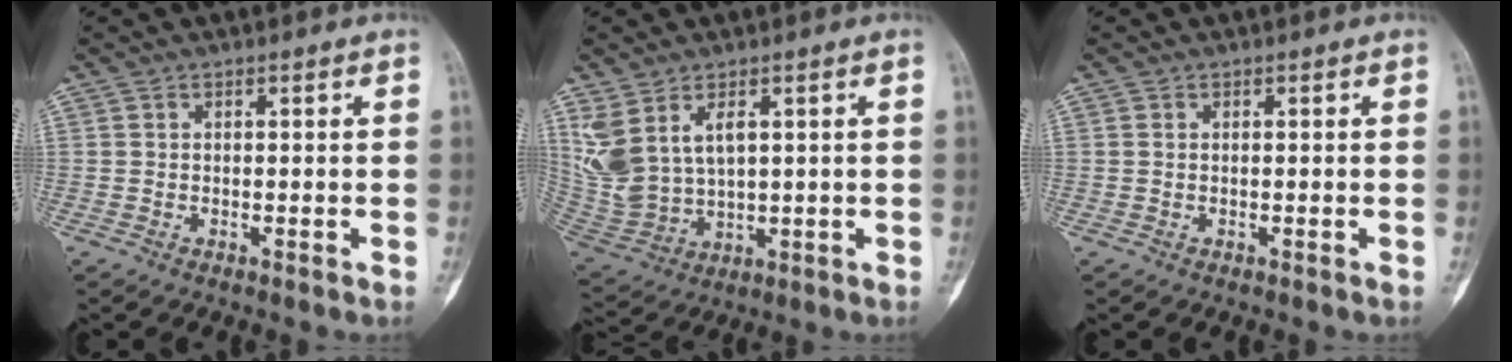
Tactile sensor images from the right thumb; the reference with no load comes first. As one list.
[{"total": 11.5, "force": [4.4, 6.8, 8.2], "torque": [-0.170, -0.014, 0.111]}, {"total": 0.0}]